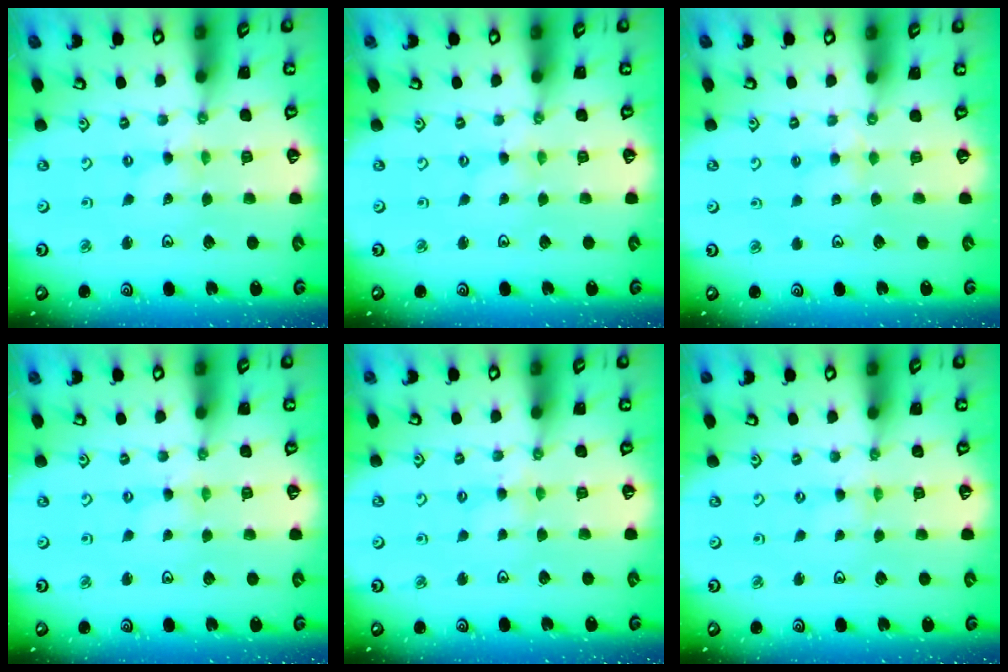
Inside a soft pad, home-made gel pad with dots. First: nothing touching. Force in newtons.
{"total": 0.5, "press": 0.5, "slide": 0.1}
{"total": 2.4, "press": 2.4, "slide": 0.4}
{"total": 1.0, "press": 1.0, "slide": 0.2}
{"total": 2.4, "press": 2.4, "slide": 0.4}
{"total": 0.0}